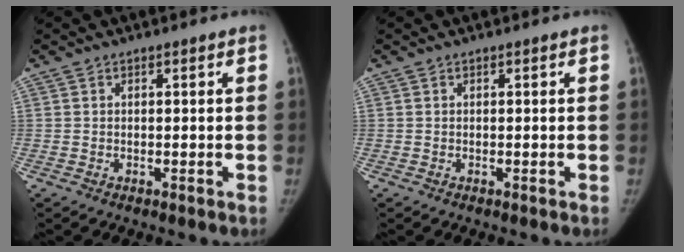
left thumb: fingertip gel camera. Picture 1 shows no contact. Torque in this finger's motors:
{"motor_torque": [1.01, -0.88, 0.14, -0.22, 0.04]}